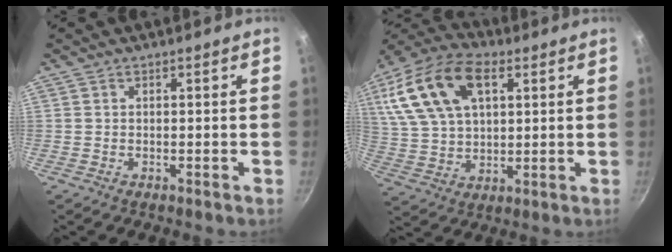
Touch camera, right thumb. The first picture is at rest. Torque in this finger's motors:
{"motor_torque": [0.40, 4.03, 1.76, 0.44, 0.57]}